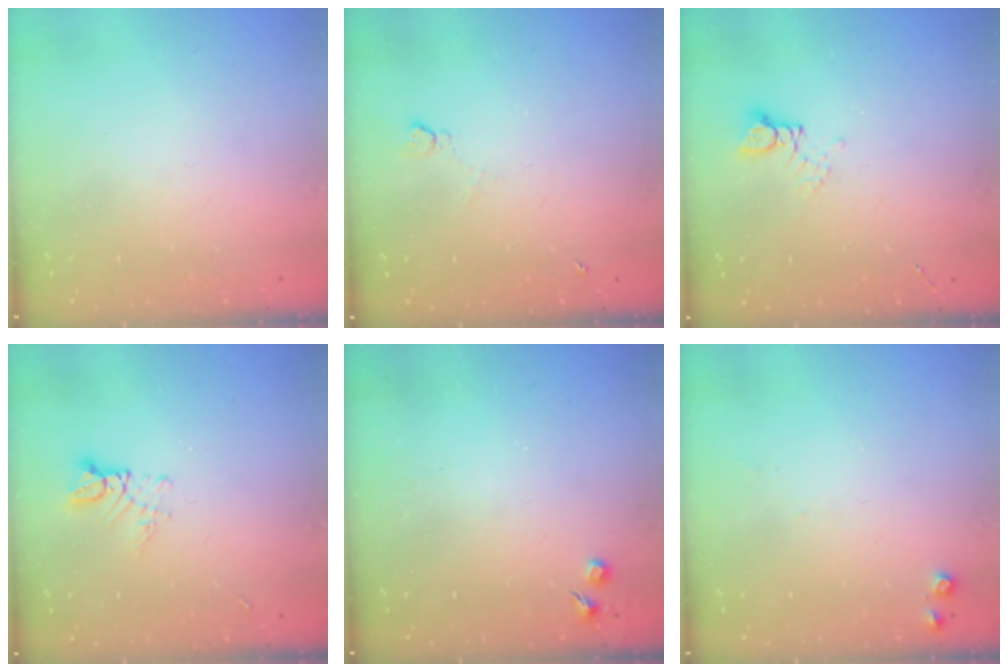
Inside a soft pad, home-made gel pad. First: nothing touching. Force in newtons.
{"total": 5.0, "press": 5.0, "slide": 0.6}
{"total": 2.6, "press": 2.6, "slide": 0.1}
{"total": 4.5, "press": 4.5, "slide": 0.3}
{"total": 2.7, "press": 2.6, "slide": 0.4}
{"total": 5.7, "press": 5.6, "slide": 0.9}